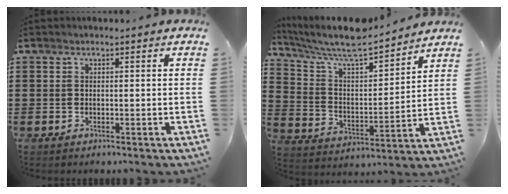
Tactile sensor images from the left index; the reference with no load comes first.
{"total": 9.1, "force": [8.4, 1.0, 3.4], "torque": [-0.102, -0.056, 0.143]}